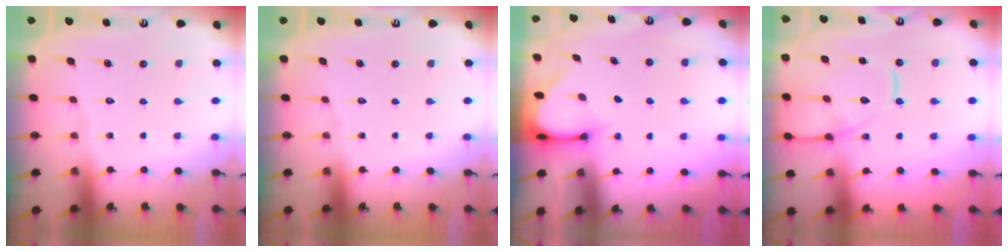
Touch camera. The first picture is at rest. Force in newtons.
{"total": 0.0}
{"total": 3.0, "press": 3.0, "slide": 0.3}
{"total": 13.1, "press": 13.0, "slide": 1.2}